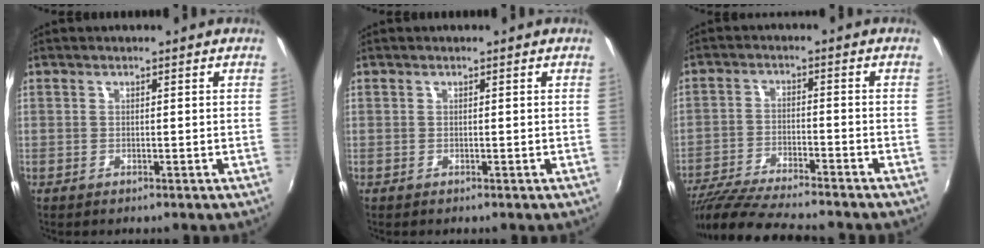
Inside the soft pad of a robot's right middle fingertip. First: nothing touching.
{"total": 0.0}
{"total": 15.0, "force": [-13.4, 1.5, 6.8], "torque": [-0.141, -0.025, -0.226]}